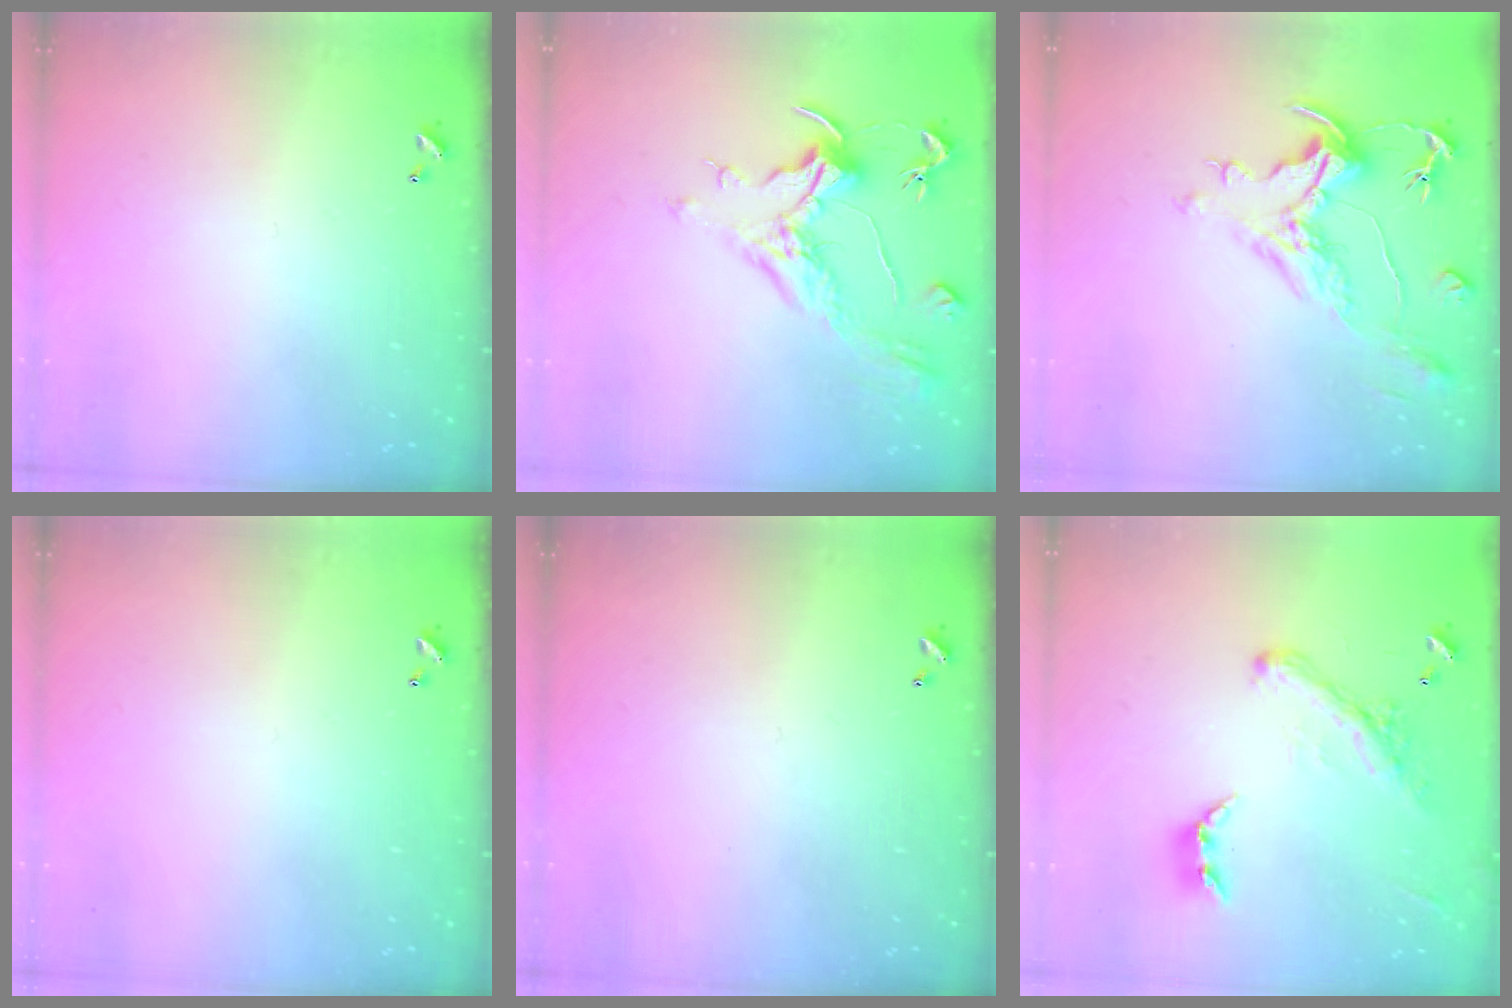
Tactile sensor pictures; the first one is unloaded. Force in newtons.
{"total": 1.1, "press": 0.1, "slide": 1.1}
{"total": 1.6, "press": 0.1, "slide": 1.6}
{"total": 0.0}
{"total": 0.0}
{"total": 4.4, "press": 4.2, "slide": 1.3}